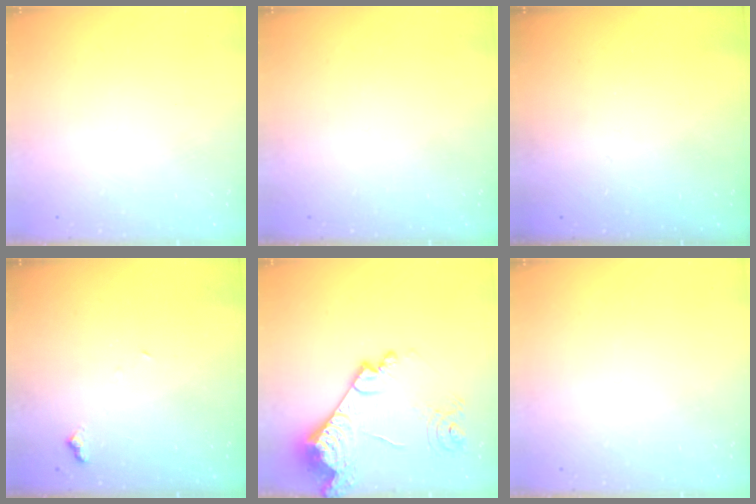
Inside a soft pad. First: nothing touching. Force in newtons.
{"total": 0.0}
{"total": 1.3, "press": 1.2, "slide": 0.2}
{"total": 5.6, "press": 5.6, "slide": 0.9}
{"total": 19.0, "press": 18.9, "slide": 1.8}
{"total": 0.0}